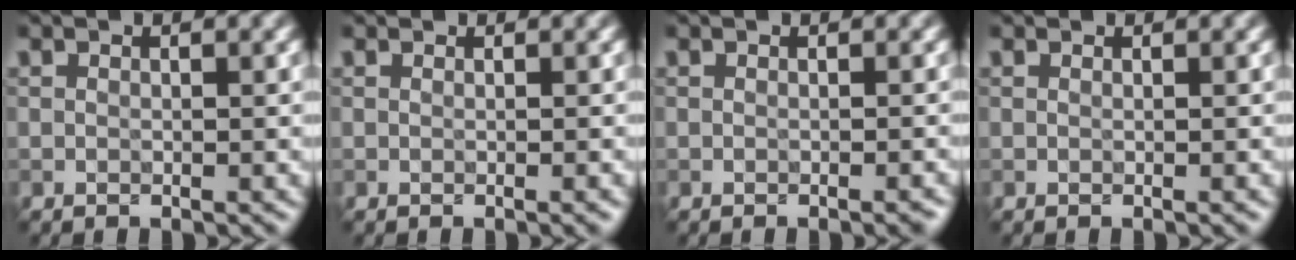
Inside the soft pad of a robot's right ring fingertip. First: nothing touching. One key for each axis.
{"total": 1.1, "fx": 0.6, "fy": 0.6, "fz": 0.7, "tx": 0.002, "ty": -0.006, "tz": -0.004}
{"total": 0.9, "fx": -0.4, "fy": 0.4, "fz": 0.8, "tx": 0.001, "ty": -0.005, "tz": -0.007}
{"total": 0.8, "fx": 0.7, "fy": 0.3, "fz": 0.4, "tx": -0.002, "ty": -0.005, "tz": 0.001}